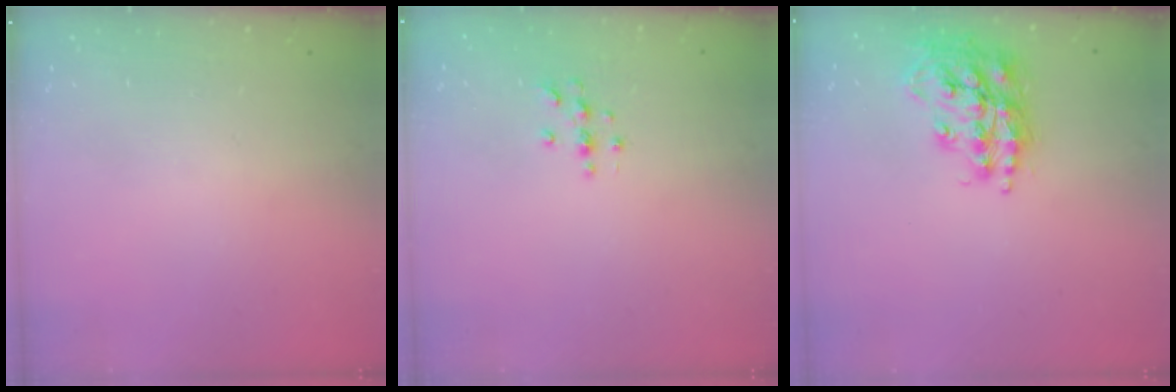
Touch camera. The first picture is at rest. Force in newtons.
{"total": 3.7, "press": 3.7, "slide": 0.4}
{"total": 17.1, "press": 17.0, "slide": 1.5}